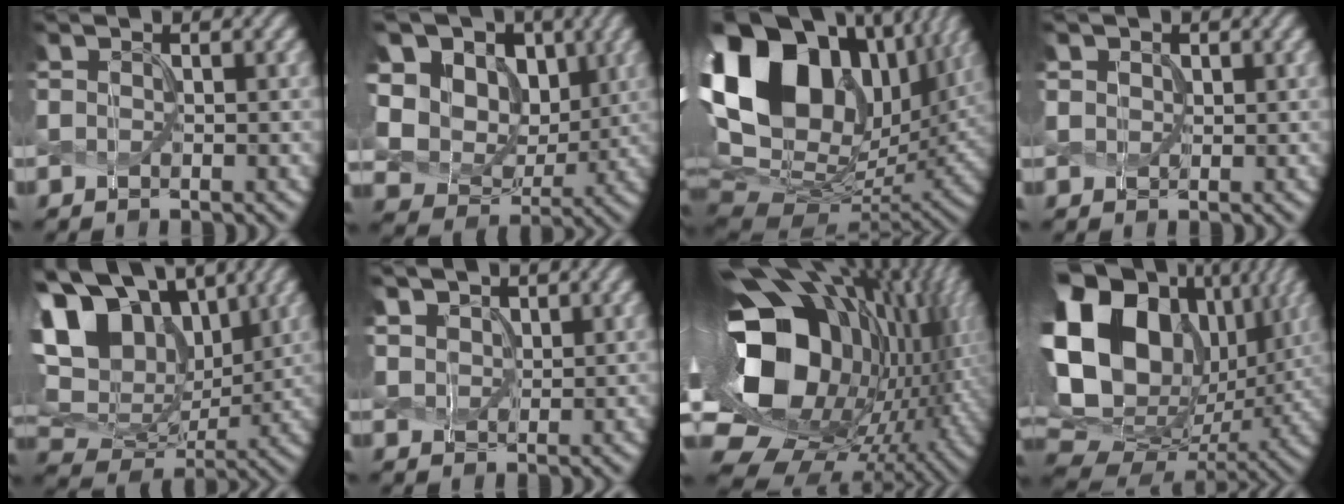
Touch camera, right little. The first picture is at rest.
{"total": 14.4, "force": [5.0, 10.9, 7.9], "torque": [-0.181, 0.032, 0.089]}
{"total": 19.8, "force": [7.2, 13.4, 12.8], "torque": [-0.267, 0.045, 0.139]}
{"total": 1.2, "force": [0.8, 0.9, 0.1], "torque": [-0.003, 0.002, 0.017]}
{"total": 15.7, "force": [8.5, 9.7, 9.0], "torque": [-0.206, 0.043, 0.133]}
{"total": 3.0, "force": [2.2, 1.8, 0.9], "torque": [-0.038, -0.001, 0.050]}
{"total": 19.2, "force": [0.6, 13.0, 14.0], "torque": [-0.258, -0.030, 0.035]}
{"total": 20.4, "force": [4.3, 15.3, 12.9], "torque": [-0.286, 0.001, 0.103]}